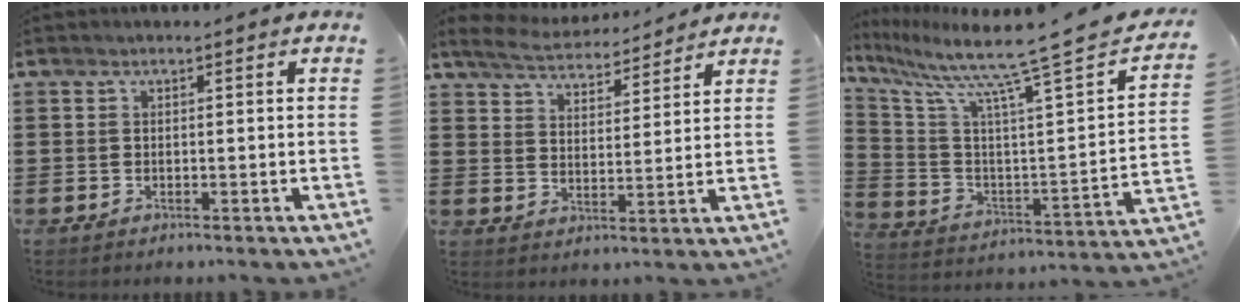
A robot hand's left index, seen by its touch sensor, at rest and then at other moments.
{"total": 4.9, "force": [4.8, 0.6, 0.8], "torque": [-0.040, -0.026, 0.082]}
{"total": 11.8, "force": [9.0, -0.3, 7.7], "torque": [-0.174, -0.065, 0.134]}